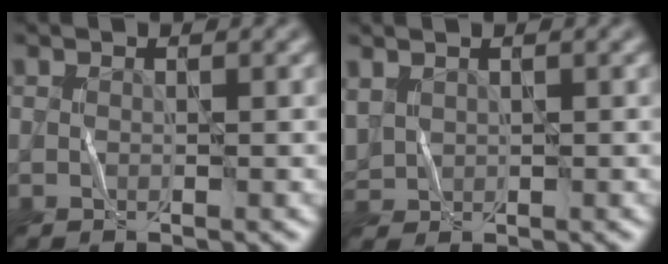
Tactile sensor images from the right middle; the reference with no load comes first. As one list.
[{"total": 1.7, "force": [0.6, 1.4, 0.8], "torque": [-0.028, 0.003, 0.017]}]